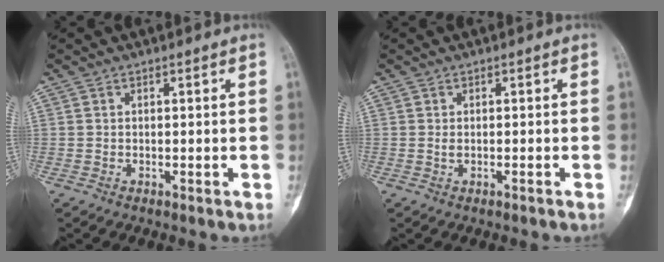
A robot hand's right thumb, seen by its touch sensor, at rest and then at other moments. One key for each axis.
{"total": 0.6, "fx": -0.2, "fy": 0.1, "fz": 0.6, "tx": -0.018, "ty": 0.007, "tz": 0.002}